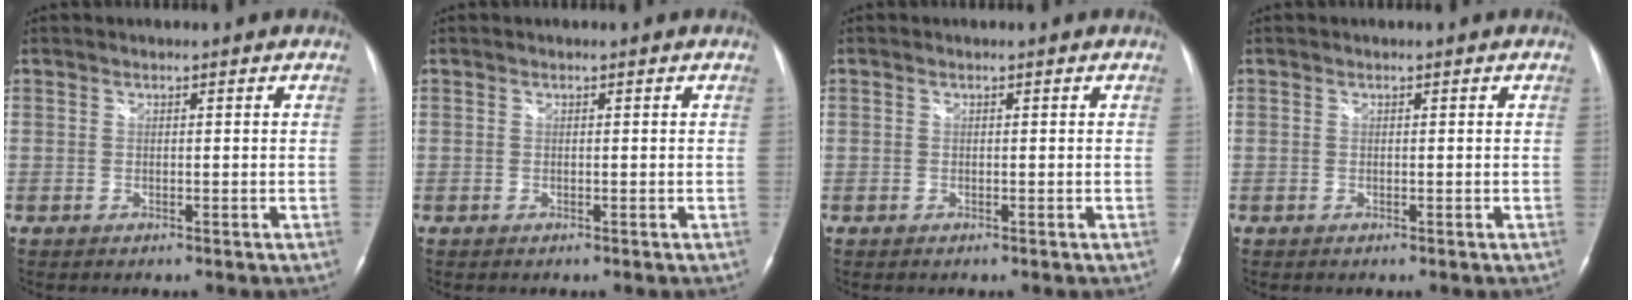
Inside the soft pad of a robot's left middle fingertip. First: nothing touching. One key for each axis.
{"total": 0.0}
{"total": 0.0}
{"total": 0.0}